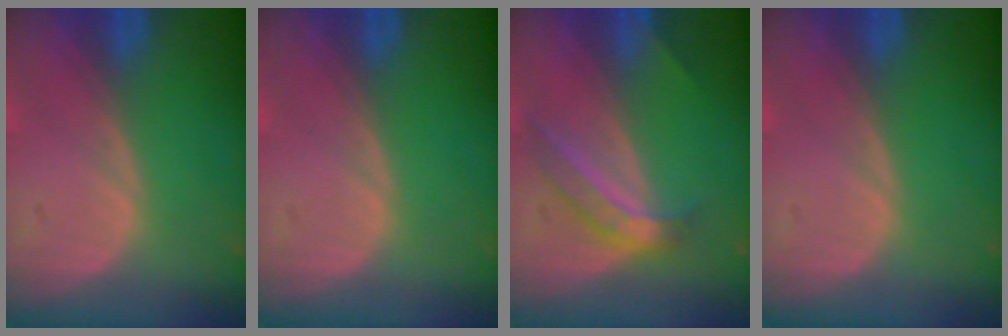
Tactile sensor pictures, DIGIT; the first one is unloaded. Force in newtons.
{"total": 0.0}
{"total": 5.2, "press": 4.8, "slide": 2.2}
{"total": 0.0}